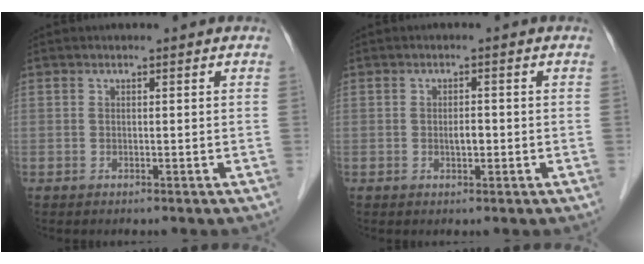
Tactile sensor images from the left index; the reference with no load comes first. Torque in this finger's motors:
{"motor_torque": [0.39, 0.38, 0.00, 0.01]}